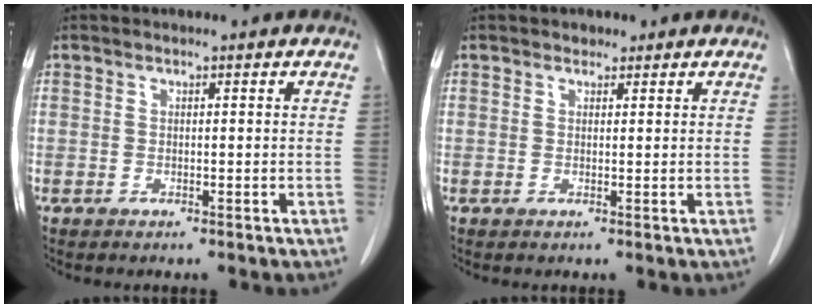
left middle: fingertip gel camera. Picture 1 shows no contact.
{"total": 1.0, "force": [0.7, 0.7, 0.1], "torque": [-0.002, -0.001, 0.008]}